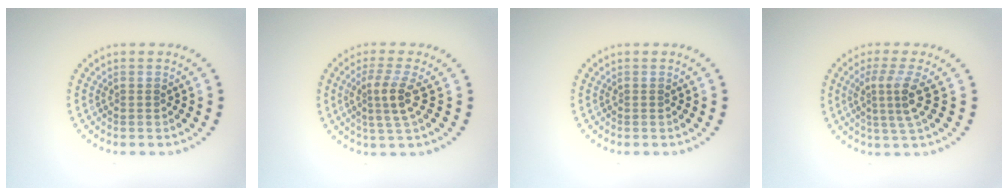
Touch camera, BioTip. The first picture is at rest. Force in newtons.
{"total": 2.8, "press": 2.4, "slide": 1.5}
{"total": 0.0}
{"total": 3.2, "press": 2.3, "slide": 2.2}